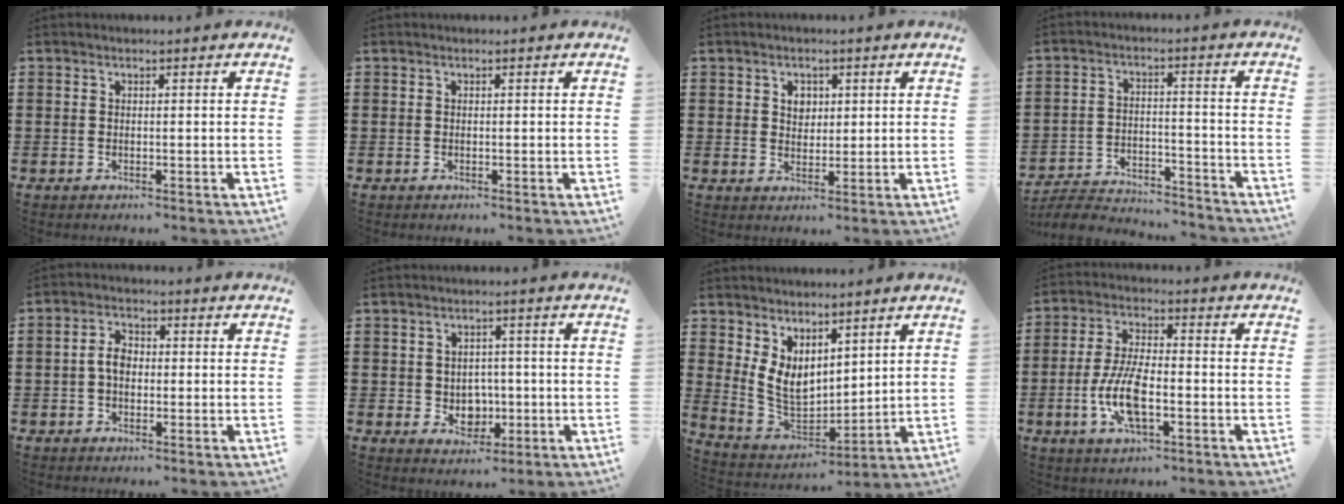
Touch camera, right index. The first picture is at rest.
{"total": 0.0}
{"total": 2.6, "force": [1.0, 2.1, 1.3], "torque": [-0.024, 0.006, 0.016]}
{"total": 5.3, "force": [-5.2, 0.8, 0.9], "torque": [-0.029, 0.006, -0.106]}
{"total": 3.6, "force": [-0.4, 2.3, 2.8], "torque": [-0.062, 0.004, -0.011]}
{"total": 4.0, "force": [-0.2, 3.5, 1.9], "torque": [-0.031, 0.002, -0.009]}
{"total": 5.8, "force": [3.3, 3.8, 3.0], "torque": [-0.092, -0.019, 0.059]}
{"total": 9.1, "force": [-2.6, 3.4, 8.0], "torque": [-0.181, -0.012, -0.051]}